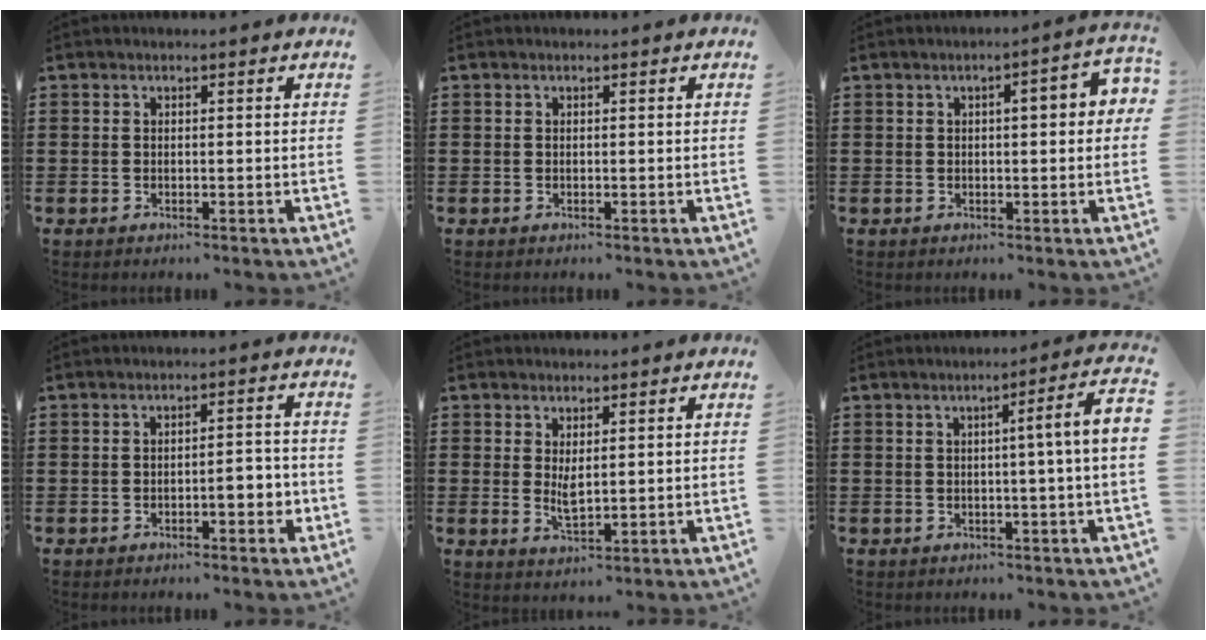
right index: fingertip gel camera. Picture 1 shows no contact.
{"total": 0.0}
{"total": 3.8, "force": [0.5, 0.8, 3.7], "torque": [-0.051, 0.001, 0.001]}
{"total": 3.6, "force": [-1.2, 1.1, 3.2], "torque": [-0.036, 0.000, -0.025]}
{"total": 2.7, "force": [0.9, 0.9, 2.4], "torque": [-0.048, 0.000, 0.017]}
{"total": 5.7, "force": [0.3, -0.6, 5.7], "torque": [-0.087, -0.014, -0.003]}